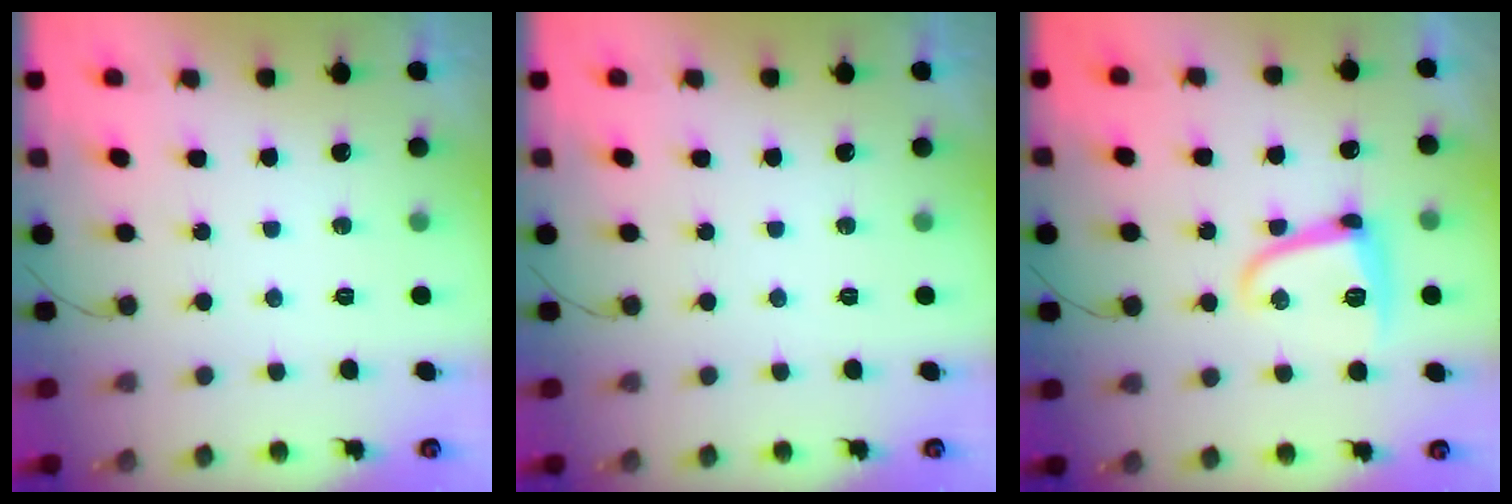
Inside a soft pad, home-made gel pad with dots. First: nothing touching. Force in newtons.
{"total": 0.0}
{"total": 9.9, "press": 9.9, "slide": 0.9}